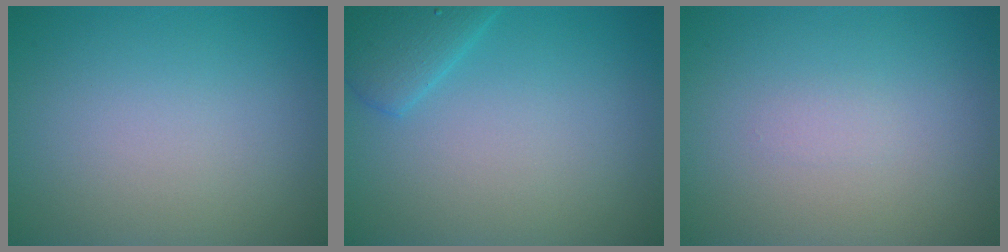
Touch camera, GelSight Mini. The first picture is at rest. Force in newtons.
{"total": 2.7, "press": 2.7, "slide": 0.2}
{"total": 0.5, "press": 0.5, "slide": 0.0}